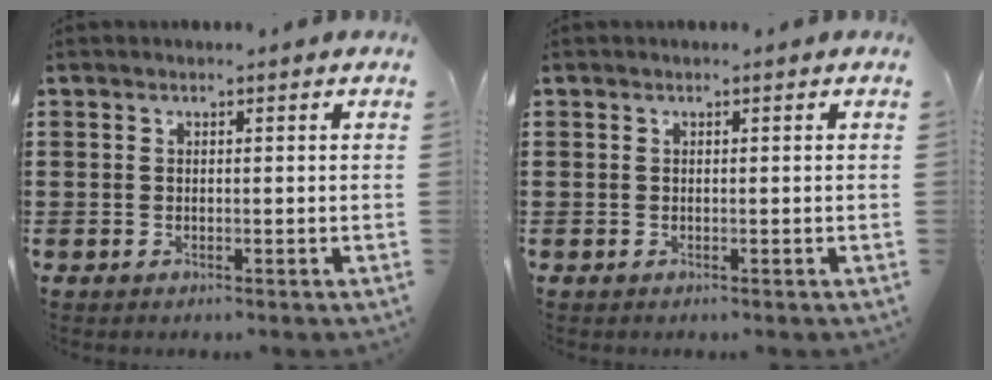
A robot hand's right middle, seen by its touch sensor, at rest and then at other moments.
{"total": 0.0}